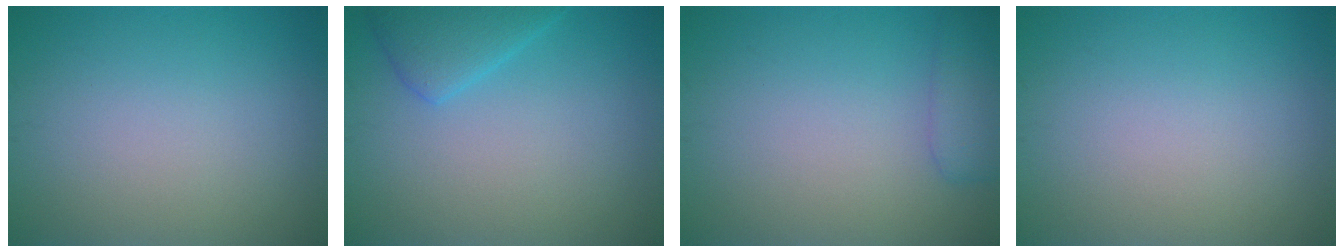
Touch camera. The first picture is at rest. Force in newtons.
{"total": 2.9, "press": 2.9, "slide": 0.2}
{"total": 2.5, "press": 2.5, "slide": 0.2}
{"total": 0.0}